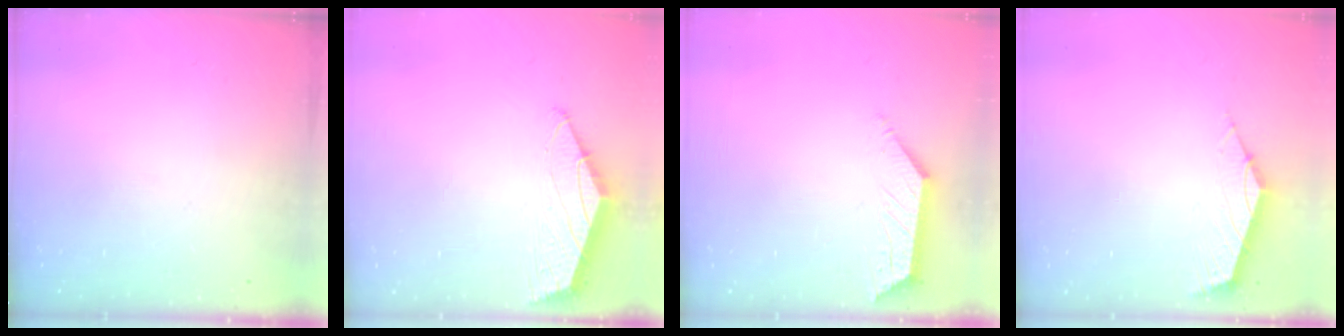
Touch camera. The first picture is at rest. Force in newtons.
{"total": 1.5, "press": 1.5, "slide": 0.4}
{"total": 3.0, "press": 3.0, "slide": 0.6}
{"total": 2.6, "press": 2.6, "slide": 0.7}